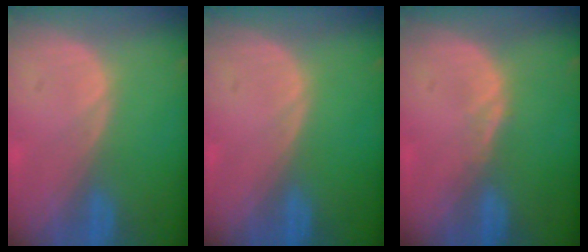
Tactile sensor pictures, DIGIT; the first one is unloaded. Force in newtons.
{"total": 0.0}
{"total": 1.0, "press": 1.0, "slide": 0.1}